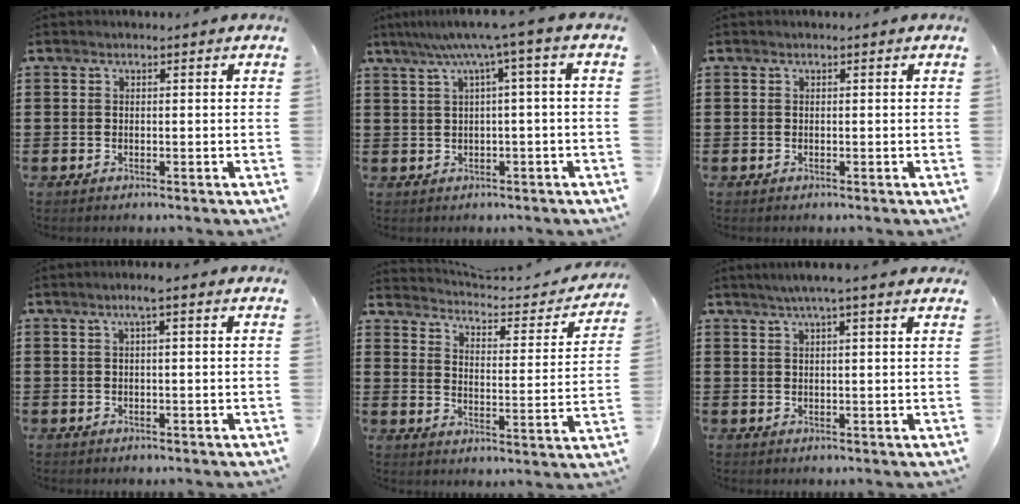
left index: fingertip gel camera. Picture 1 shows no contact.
{"total": 5.5, "force": [1.7, -0.6, 5.2], "torque": [-0.103, -0.008, 0.024]}
{"total": 0.0}
{"total": 2.2, "force": [0.8, 0.0, 2.0], "torque": [-0.040, 0.000, 0.014]}
{"total": 2.8, "force": [2.7, -0.1, 0.8], "torque": [-0.036, -0.027, 0.035]}
{"total": 3.1, "force": [2.3, -0.2, 2.0], "torque": [-0.045, 0.000, 0.041]}